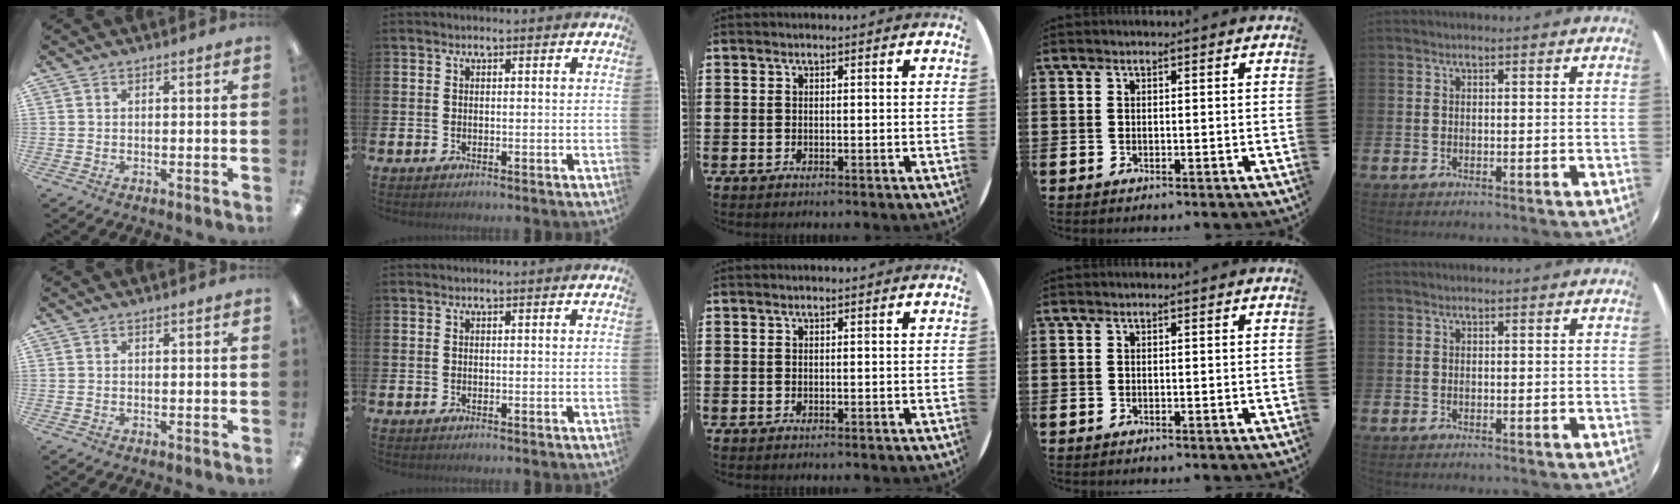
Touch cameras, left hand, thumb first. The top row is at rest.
{}